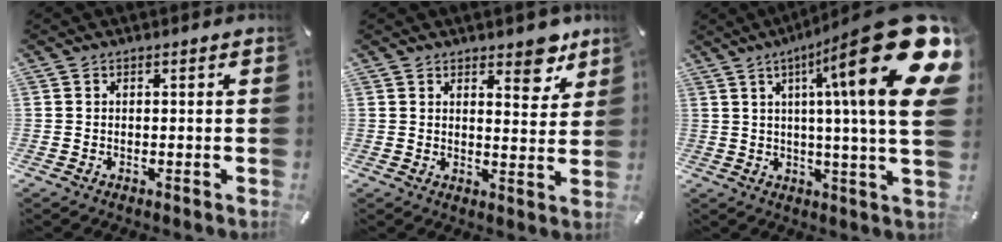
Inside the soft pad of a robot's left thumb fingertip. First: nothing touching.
{"total": 6.8, "force": [4.9, 3.3, 3.4], "torque": [-0.017, -0.040, 0.075]}
{"total": 30.2, "force": [10.3, 4.8, 28.0], "torque": [-0.411, -0.085, 0.163]}